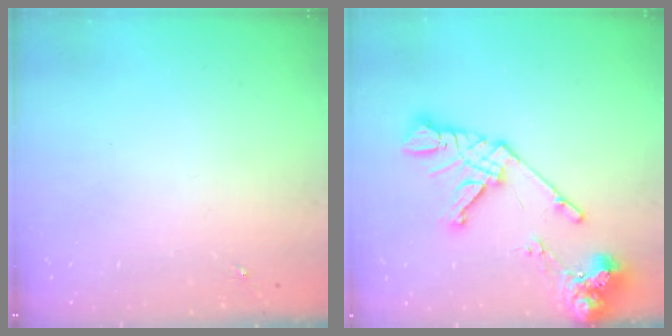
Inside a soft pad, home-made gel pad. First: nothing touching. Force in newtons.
{"total": 17.0, "press": 16.9, "slide": 2.2}